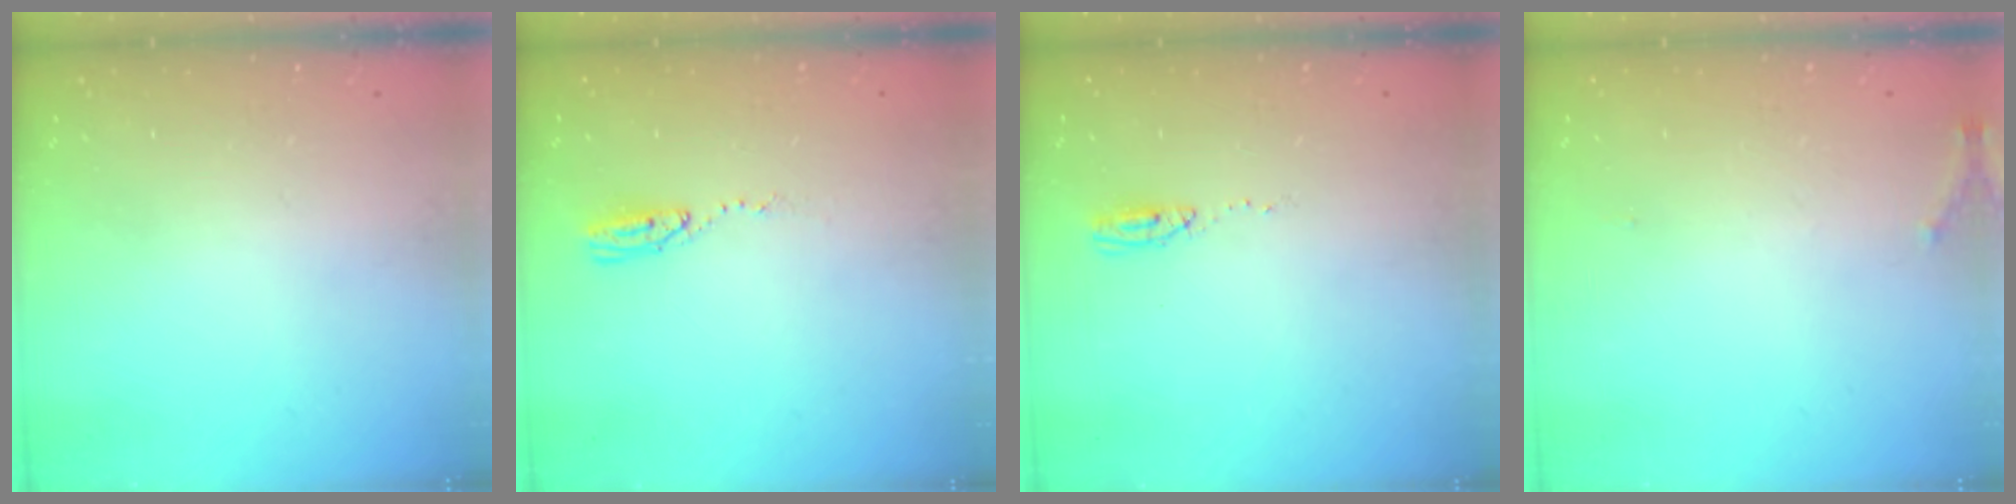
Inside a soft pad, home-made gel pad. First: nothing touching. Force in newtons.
{"total": 4.3, "press": 4.3, "slide": 0.4}
{"total": 4.0, "press": 3.9, "slide": 1.2}
{"total": 5.2, "press": 4.9, "slide": 1.8}